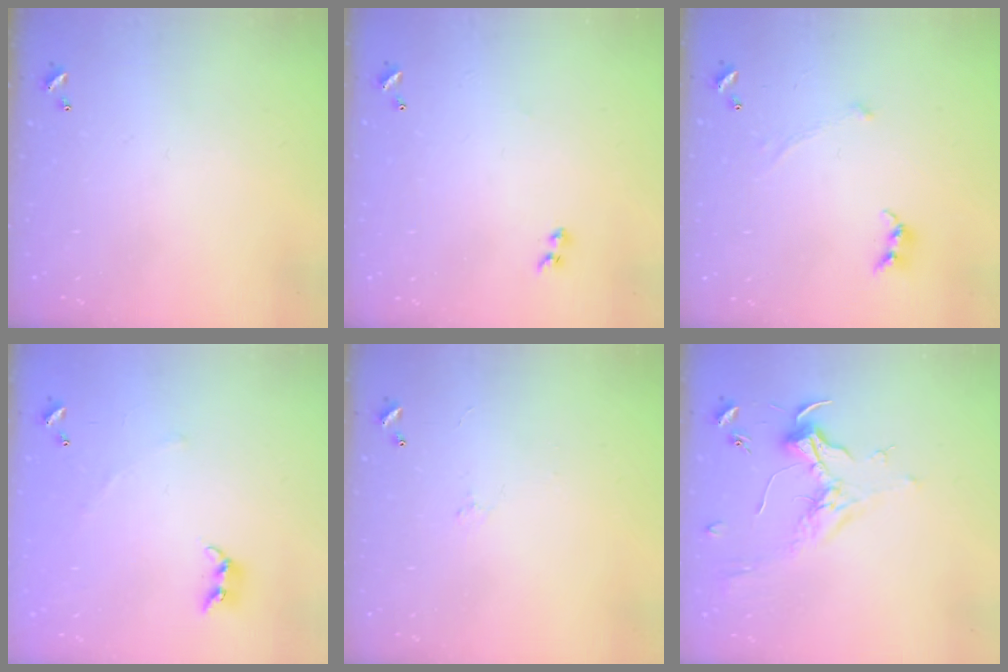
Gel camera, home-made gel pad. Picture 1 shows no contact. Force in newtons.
{"total": 1.9, "press": 1.7, "slide": 0.9}
{"total": 0.6, "press": 0.6, "slide": 0.3}
{"total": 3.6, "press": 3.6, "slide": 0.6}
{"total": 0.5, "press": 0.1, "slide": 0.5}
{"total": 1.7, "press": 1.5, "slide": 0.8}